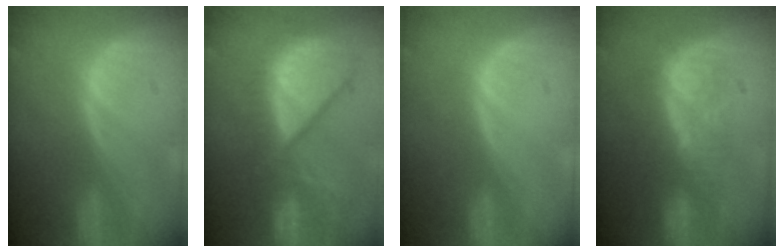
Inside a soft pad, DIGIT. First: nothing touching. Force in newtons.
{"total": 12.7, "press": 10.8, "slide": 6.7}
{"total": 0.6, "press": 0.0, "slide": 0.6}
{"total": 8.5, "press": 7.6, "slide": 3.9}